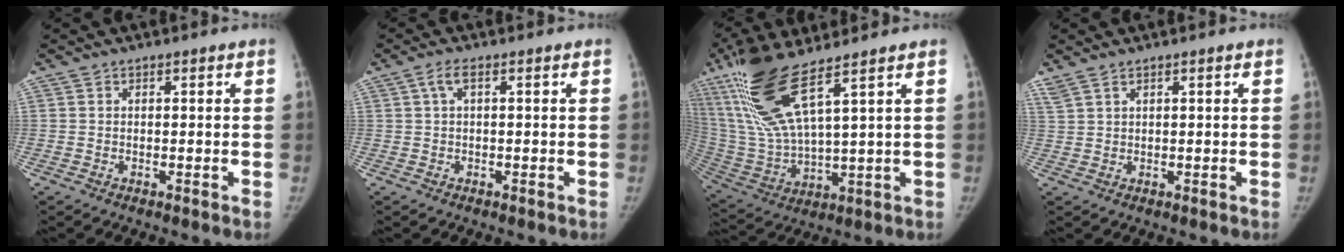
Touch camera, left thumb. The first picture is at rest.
{"total": 1.9, "force": [0.5, 0.6, 1.7], "torque": [-0.042, 0.010, 0.012]}
{"total": 17.8, "force": [9.8, 3.7, 14.4], "torque": [-0.318, -0.041, 0.205]}
{"total": 2.8, "force": [2.2, 0.8, 1.6], "torque": [-0.042, 0.010, 0.053]}